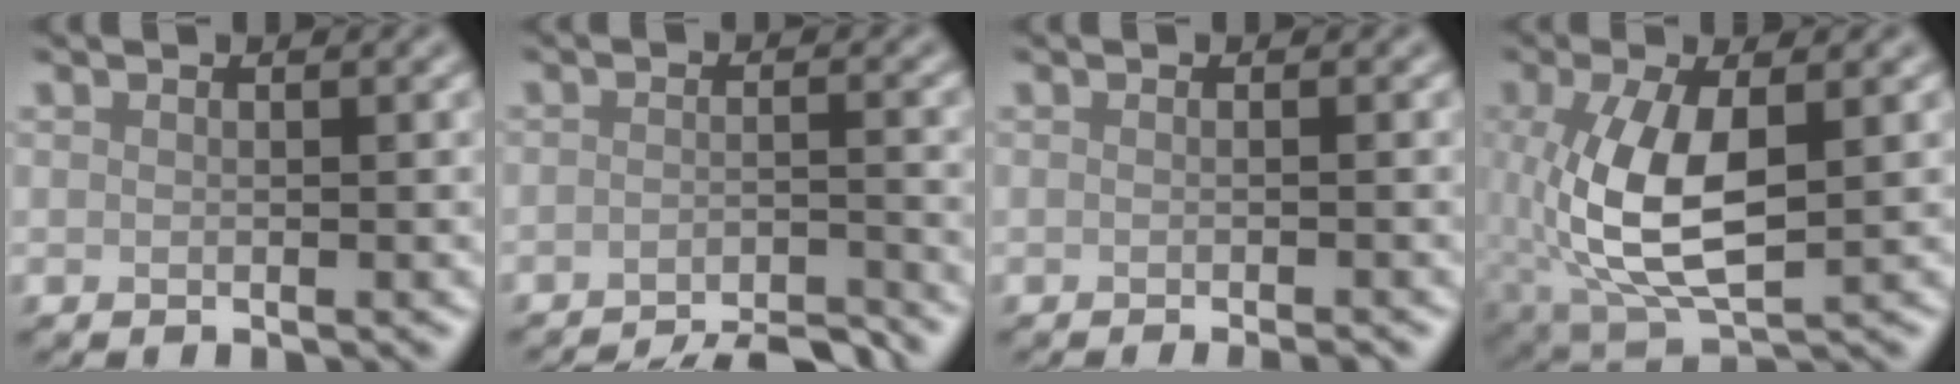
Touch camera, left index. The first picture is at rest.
{"total": 6.5, "force": [-5.9, 1.0, 2.6], "torque": [-0.032, -0.002, -0.085]}
{"total": 2.1, "force": [-0.6, 0.8, 1.8], "torque": [0.000, -0.005, -0.014]}
{"total": 7.9, "force": [0.3, 3.5, 7.0], "torque": [-0.160, -0.006, 0.010]}